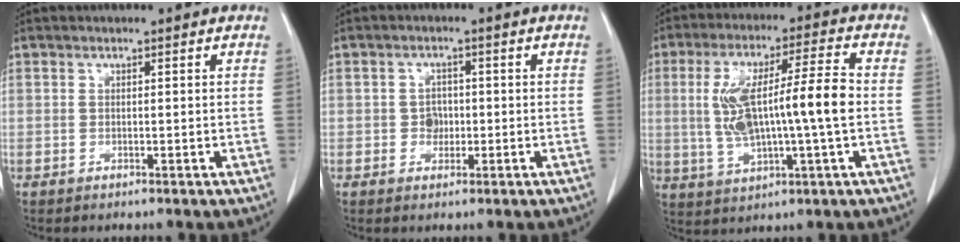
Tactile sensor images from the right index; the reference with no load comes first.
{"total": 2.4, "force": [-0.4, 2.0, 1.2], "torque": [-0.014, 0.006, -0.005]}
{"total": 13.8, "force": [-0.1, 1.7, 13.7], "torque": [-0.262, 0.020, 0.002]}